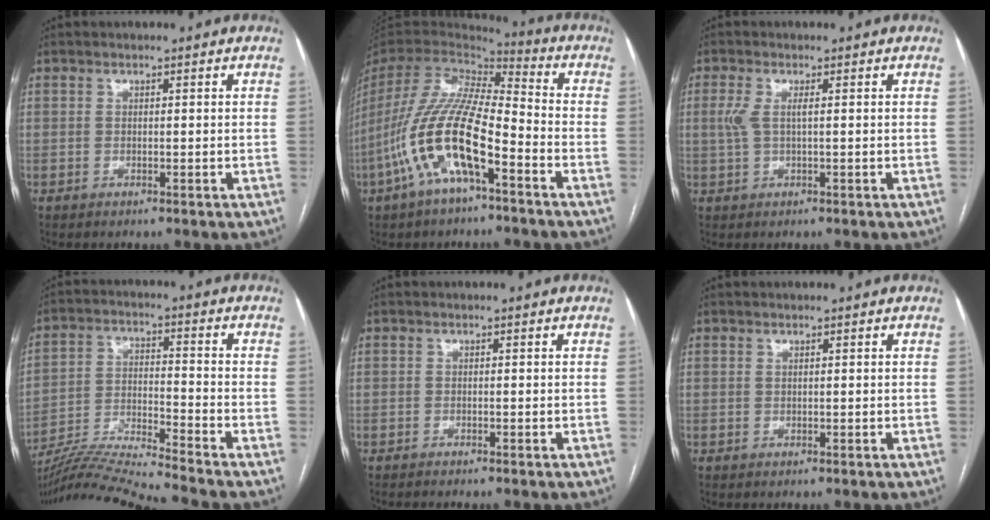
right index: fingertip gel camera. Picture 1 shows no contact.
{"total": 15.8, "force": [-6.6, 4.0, 13.8], "torque": [-0.290, 0.001, -0.124]}
{"total": 2.9, "force": [0.4, 0.7, 2.8], "torque": [-0.077, 0.009, 0.012]}
{"total": 13.6, "force": [-12.7, -3.1, 3.9], "torque": [-0.061, -0.001, -0.227]}
{"total": 1.2, "force": [-1.2, -0.1, 0.4], "torque": [-0.005, 0.000, -0.016]}
{"total": 0.0}